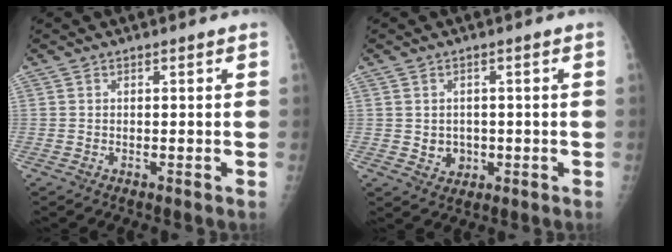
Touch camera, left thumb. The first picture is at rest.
{"total": 3.3, "force": [-0.2, 3.0, 1.4], "torque": [-0.006, 0.000, 0.007]}